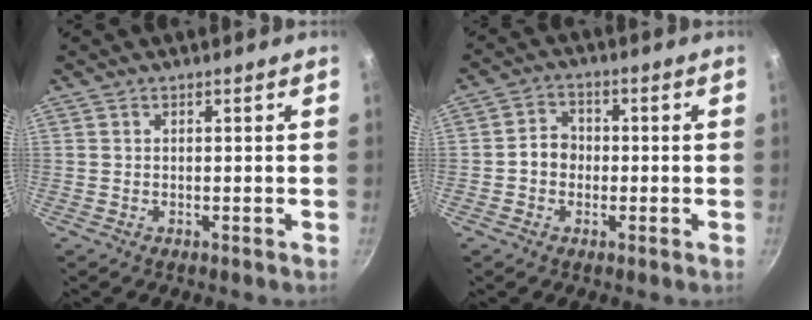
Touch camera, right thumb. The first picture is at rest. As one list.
[{"total": 5.7, "force": [-0.8, 4.9, 2.9], "torque": [-0.020, 0.017, -0.024]}]